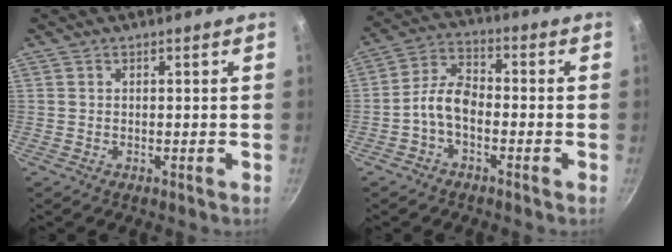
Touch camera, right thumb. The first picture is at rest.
{"total": 7.3, "force": [-2.4, 4.2, 5.4], "torque": [-0.096, 0.040, -0.056]}